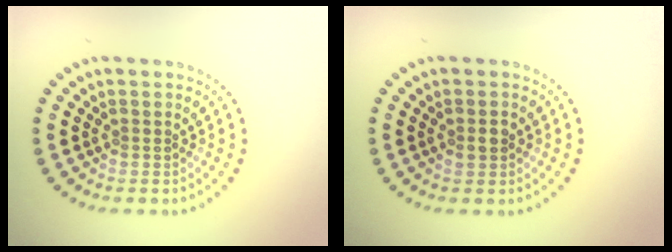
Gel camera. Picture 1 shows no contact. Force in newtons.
{"total": 1.1, "press": 1.1, "slide": 0.1}